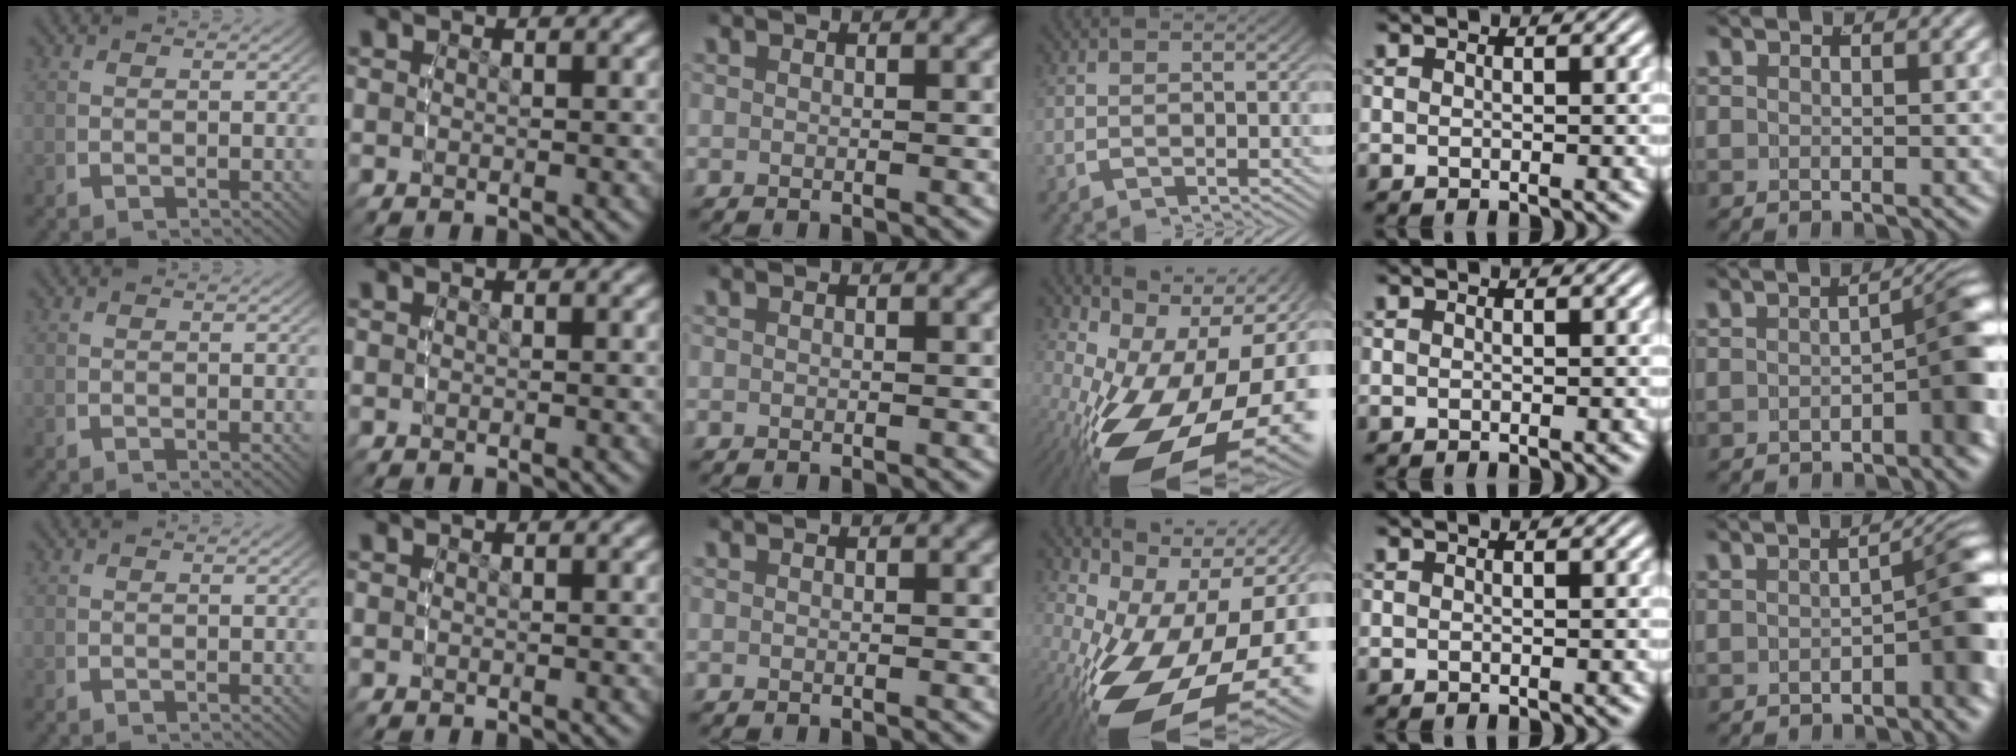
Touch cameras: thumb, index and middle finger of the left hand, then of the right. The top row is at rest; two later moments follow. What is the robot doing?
{"motion": "lift_and_place", "object": "button"}